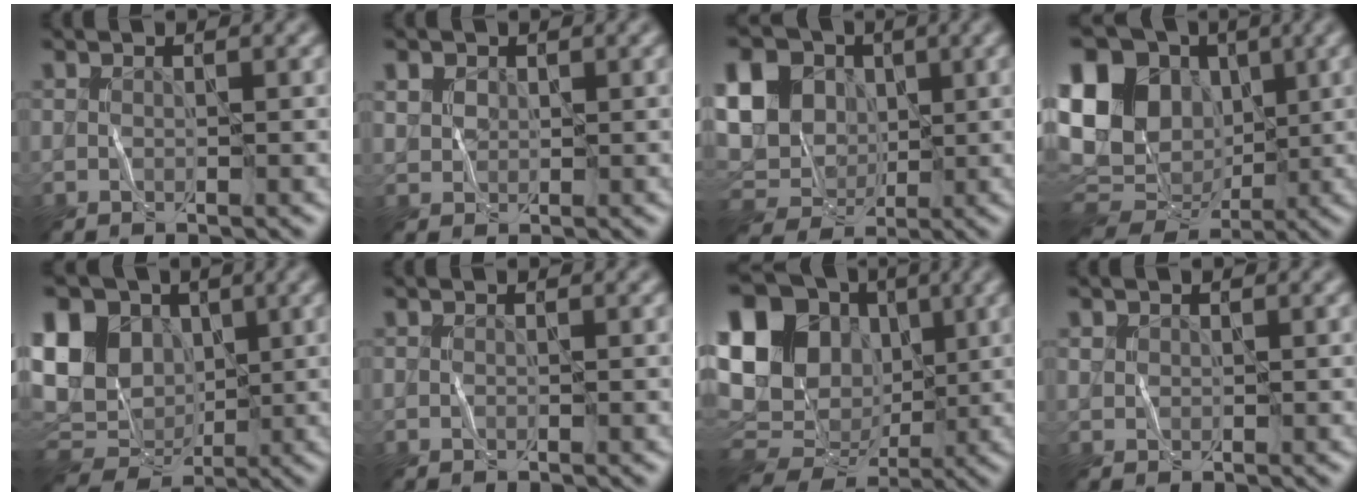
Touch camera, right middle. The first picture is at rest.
{"total": 1.6, "force": [1.0, 1.3, 0.2], "torque": [-0.019, 0.007, 0.017]}
{"total": 11.2, "force": [2.6, 9.0, 6.1], "torque": [-0.141, 0.025, 0.040]}
{"total": 17.1, "force": [2.6, 13.4, 10.3], "torque": [-0.229, 0.037, 0.042]}
{"total": 14.5, "force": [3.2, 11.4, 8.4], "torque": [-0.197, 0.034, 0.049]}
{"total": 0.0}
{"total": 18.3, "force": [2.8, 15.3, 9.7], "torque": [-0.213, 0.032, 0.035]}
{"total": 0.5, "force": [0.3, 0.3, -0.3], "torque": [0.005, 0.002, 0.006]}